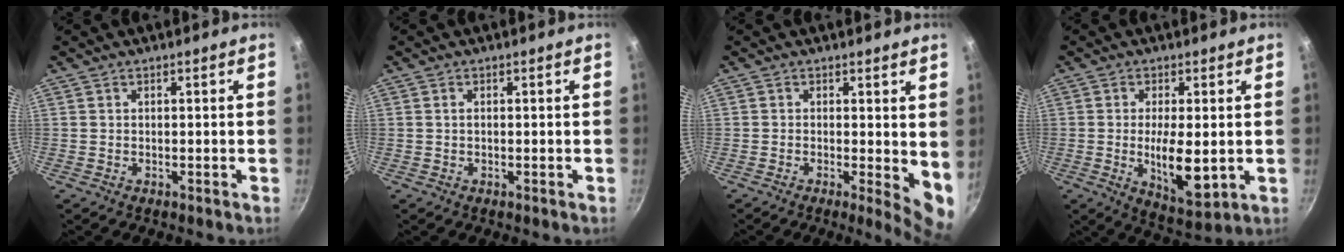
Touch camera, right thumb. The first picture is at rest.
{"total": 0.7, "force": [0.1, 0.4, 0.6], "torque": [-0.010, 0.002, 0.001]}
{"total": 6.3, "force": [0.1, 2.1, 5.9], "torque": [-0.072, -0.015, 0.001]}
{"total": 10.1, "force": [-0.7, 3.8, 9.3], "torque": [-0.157, -0.016, 0.001]}